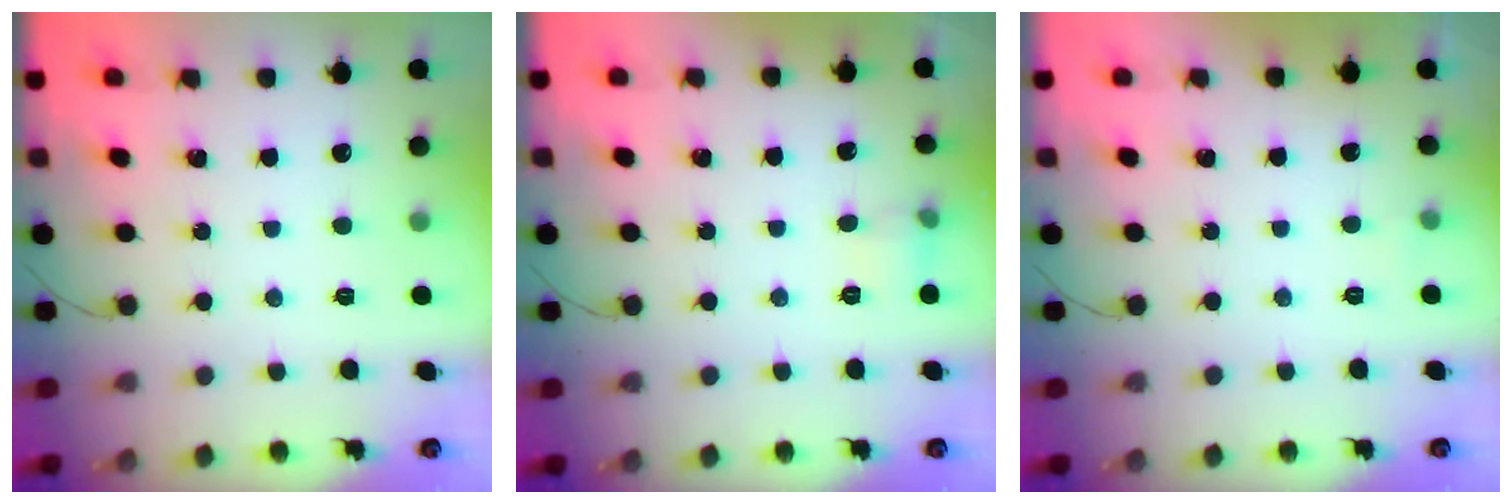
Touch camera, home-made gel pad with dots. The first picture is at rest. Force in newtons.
{"total": 5.4, "press": 5.2, "slide": 1.5}
{"total": 2.4, "press": 2.2, "slide": 0.9}